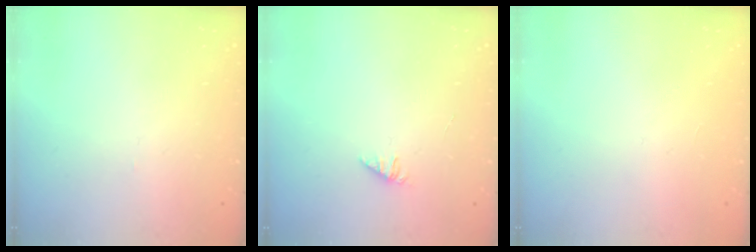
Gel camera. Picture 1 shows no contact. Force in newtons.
{"total": 1.8, "press": 1.7, "slide": 0.4}
{"total": 0.0}